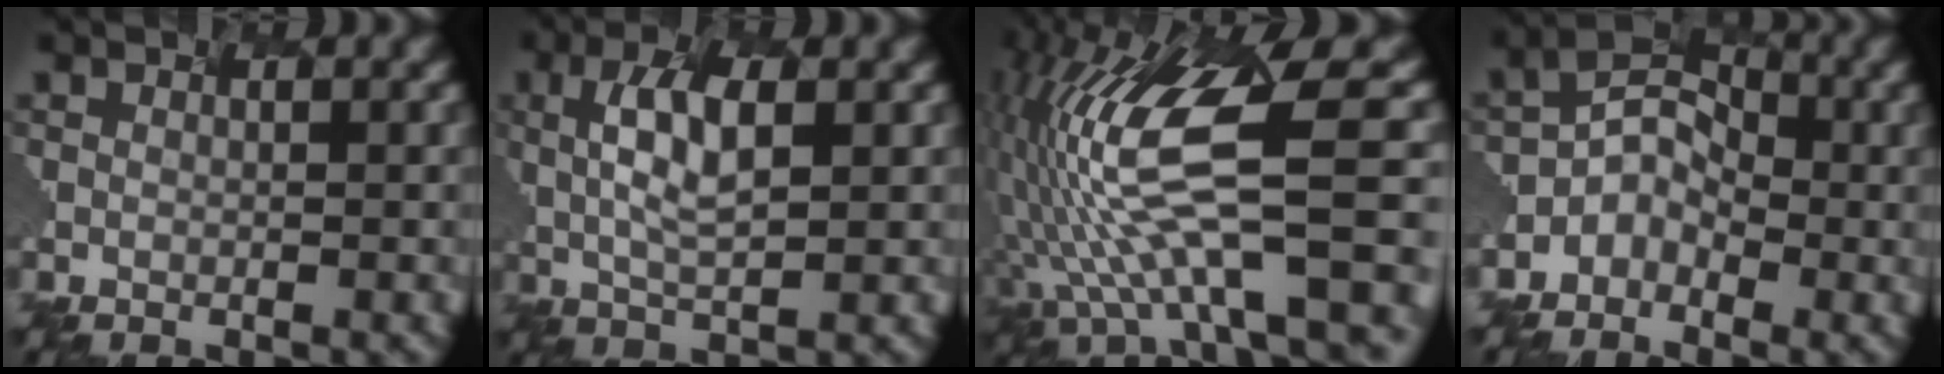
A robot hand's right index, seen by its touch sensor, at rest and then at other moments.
{"total": 4.0, "force": [-0.1, 1.4, 3.8], "torque": [-0.085, 0.003, 0.010]}
{"total": 11.8, "force": [-0.2, 2.6, 11.5], "torque": [-0.231, 0.011, 0.019]}
{"total": 3.5, "force": [-2.7, 2.1, 0.8], "torque": [-0.004, 0.010, -0.052]}